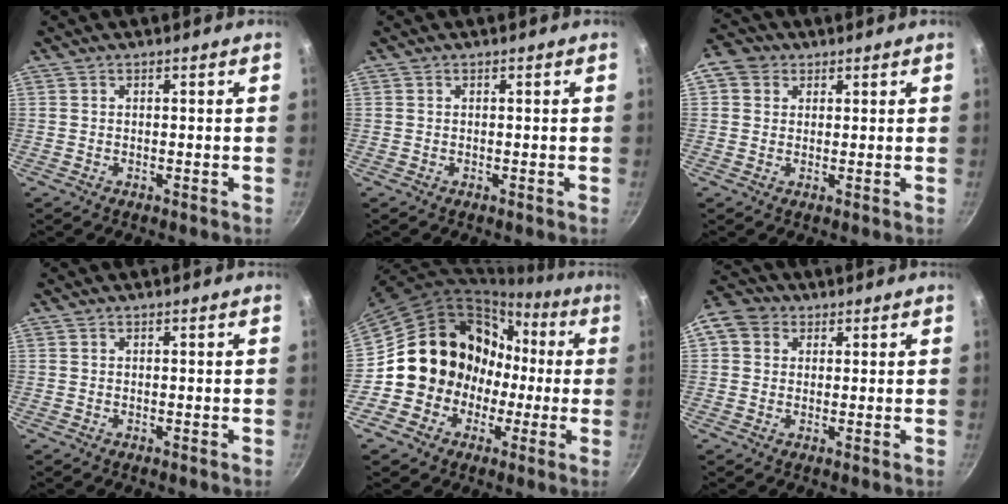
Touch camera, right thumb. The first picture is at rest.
{"total": 0.0}
{"total": 4.9, "force": [1.7, 4.1, 2.0], "torque": [-0.014, 0.004, 0.019]}
{"total": 0.0}
{"total": 15.7, "force": [-1.2, 14.5, 5.9], "torque": [-0.053, 0.058, -0.018]}
{"total": 8.4, "force": [2.4, 7.0, 3.9], "torque": [-0.063, 0.017, 0.028]}